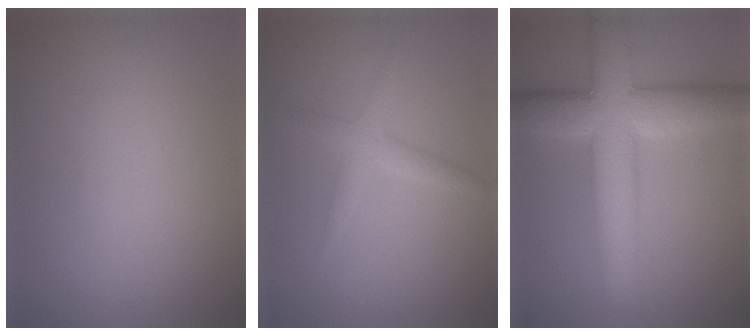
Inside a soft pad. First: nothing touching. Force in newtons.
{"total": 2.0, "press": 2.0, "slide": 0.2}
{"total": 9.0, "press": 9.0, "slide": 0.3}